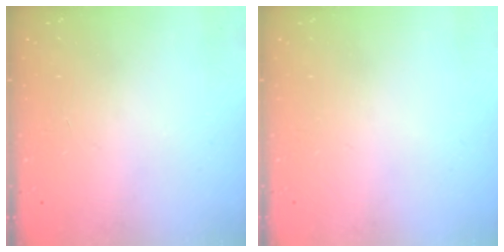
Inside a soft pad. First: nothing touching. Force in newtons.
{"total": 0.0}